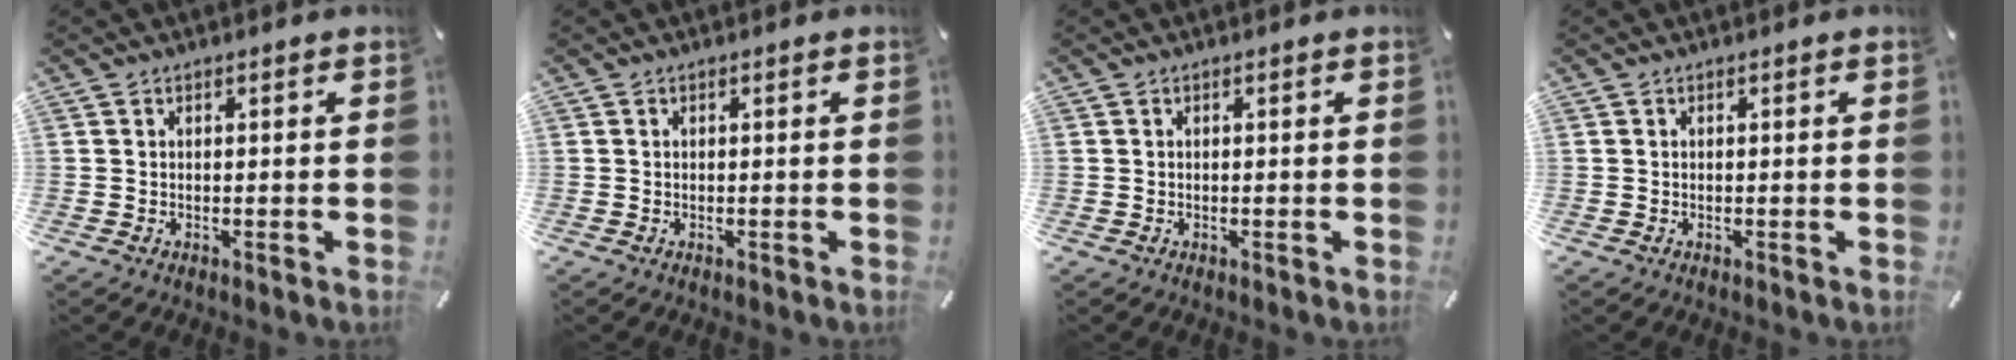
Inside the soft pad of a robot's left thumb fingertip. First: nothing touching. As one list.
[{"total": 0.0}, {"total": 0.0}, {"total": 0.0}]